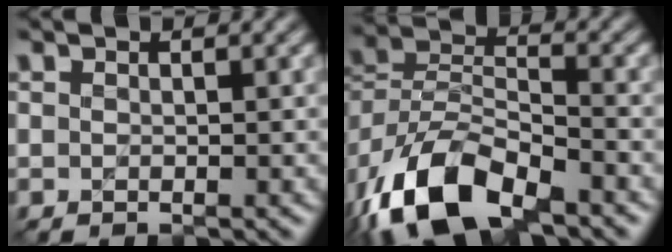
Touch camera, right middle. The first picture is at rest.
{"total": 11.6, "force": [-7.4, 5.5, 7.0], "torque": [-0.142, -0.004, -0.143]}